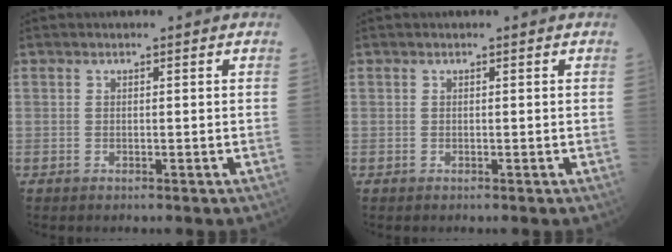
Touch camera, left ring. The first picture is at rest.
{"total": 0.0}